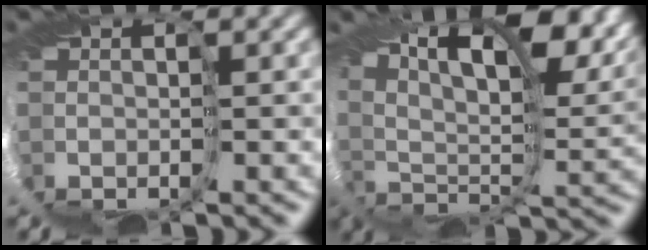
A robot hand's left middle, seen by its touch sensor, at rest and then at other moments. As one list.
[{"total": 12.5, "force": [8.1, 3.7, 8.7], "torque": [-0.147, 0.011, 0.135]}]